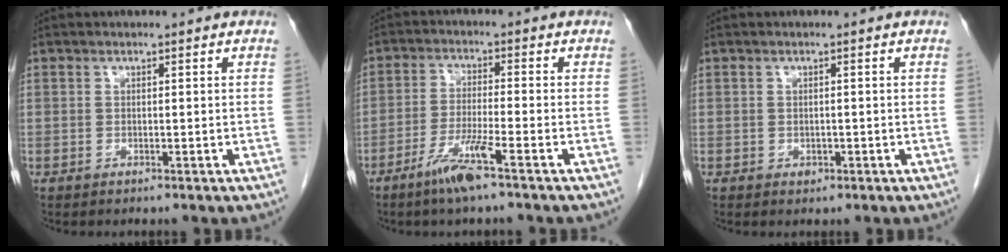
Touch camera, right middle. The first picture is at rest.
{"total": 6.2, "force": [-4.0, -0.4, 4.8], "torque": [-0.097, -0.011, -0.080]}
{"total": 0.8, "force": [-0.3, 0.7, 0.4], "torque": [-0.008, 0.000, -0.001]}